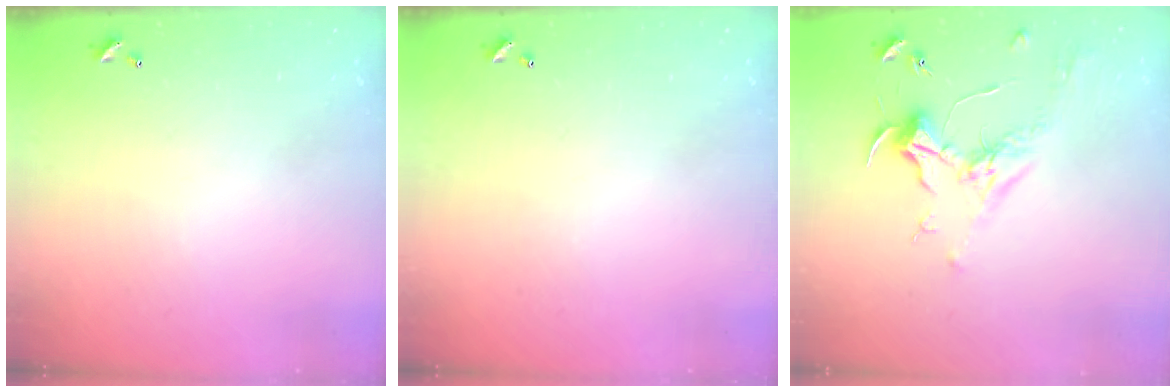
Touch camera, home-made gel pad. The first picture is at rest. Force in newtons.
{"total": 0.0}
{"total": 2.0, "press": 1.8, "slide": 0.7}